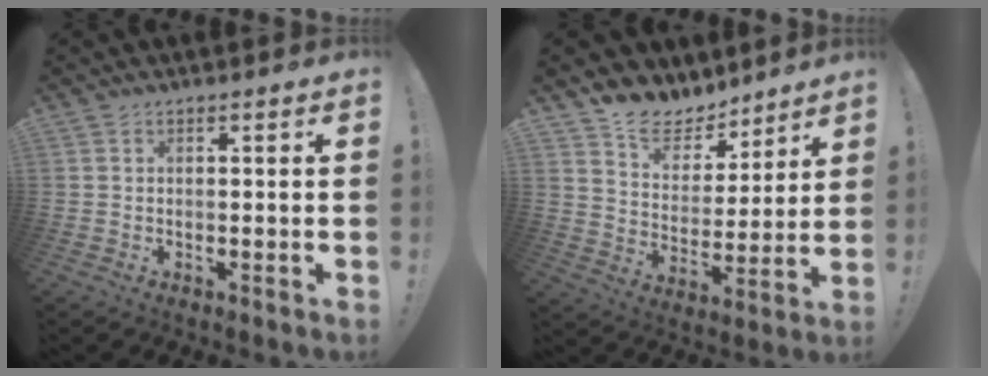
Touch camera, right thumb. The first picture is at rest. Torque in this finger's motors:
{"motor_torque": [-0.47, 0.64, 0.64, 0.70, 0.00]}